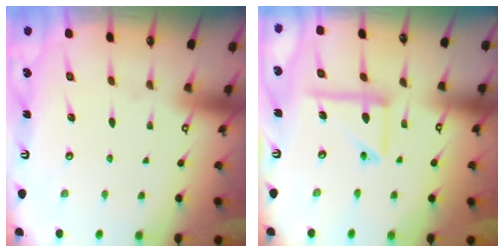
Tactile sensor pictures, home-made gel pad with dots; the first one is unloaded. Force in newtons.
{"total": 12.6, "press": 12.5, "slide": 1.7}